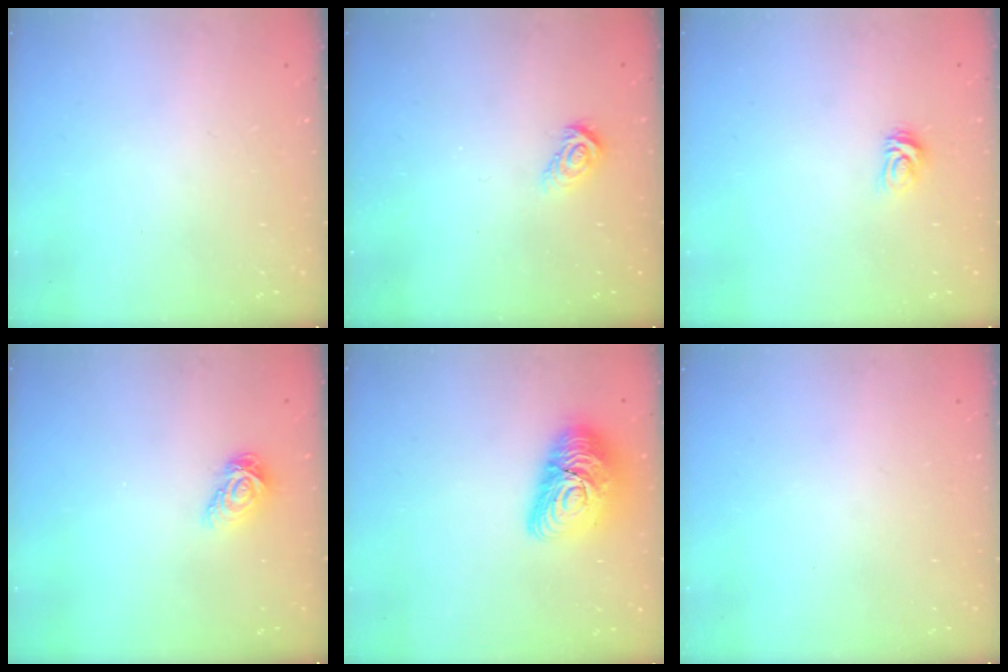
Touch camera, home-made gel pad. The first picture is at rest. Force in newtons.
{"total": 5.3, "press": 5.3, "slide": 0.3}
{"total": 3.6, "press": 3.6, "slide": 0.4}
{"total": 6.4, "press": 6.4, "slide": 0.2}
{"total": 14.7, "press": 14.7, "slide": 0.6}
{"total": 0.0}